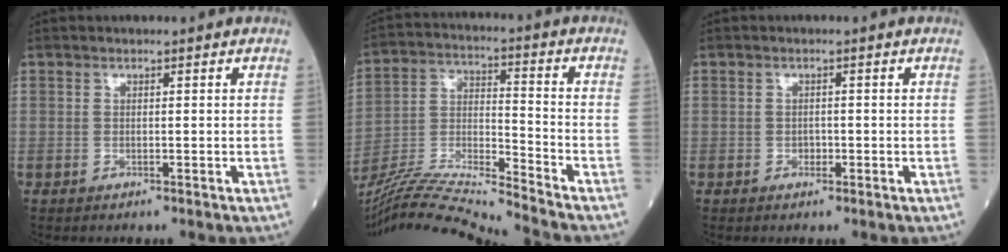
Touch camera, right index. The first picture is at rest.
{"total": 17.1, "force": [-15.9, -1.9, 5.8], "torque": [-0.105, 0.001, -0.286]}
{"total": 1.0, "force": [-0.3, 0.8, 0.5], "torque": [-0.006, 0.003, -0.004]}